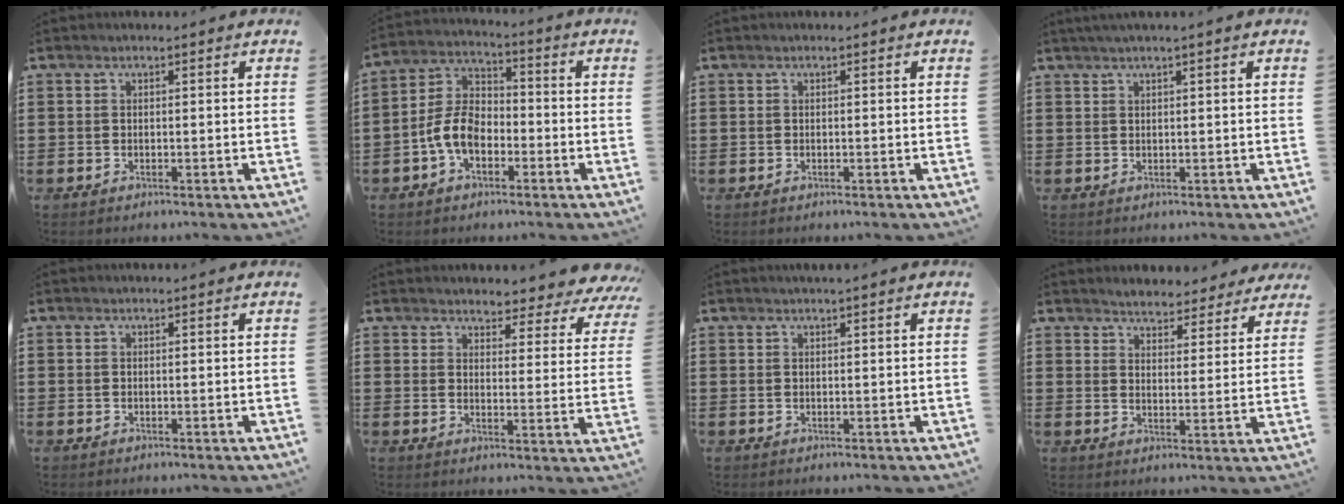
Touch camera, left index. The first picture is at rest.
{"total": 7.4, "force": [-3.1, 4.5, 5.0], "torque": [-0.130, 0.006, -0.068]}
{"total": 0.0}
{"total": 1.1, "force": [0.6, -0.2, 0.9], "torque": [-0.015, -0.001, 0.011]}
{"total": 0.0}
{"total": 4.1, "force": [4.0, 0.5, 0.7], "torque": [-0.028, -0.029, 0.068]}
{"total": 0.9, "force": [0.8, -0.2, 0.5], "torque": [-0.009, 0.000, 0.015]}
{"total": 3.7, "force": [3.6, 0.5, -0.1], "torque": [-0.017, -0.012, 0.065]}